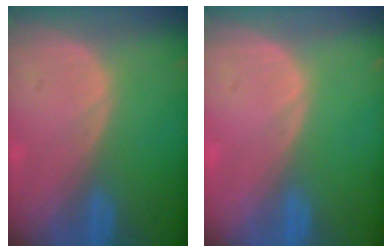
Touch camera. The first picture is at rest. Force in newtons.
{"total": 0.0}